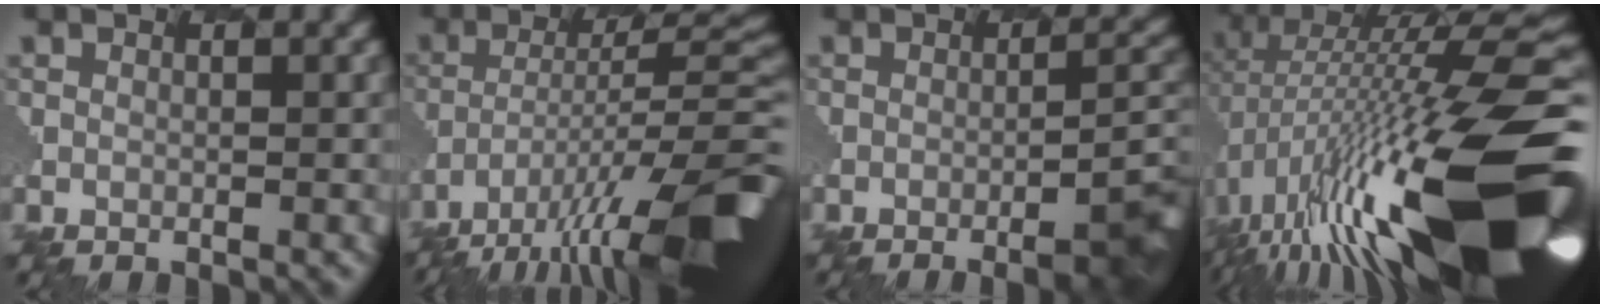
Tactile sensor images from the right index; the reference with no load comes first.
{"total": 14.1, "force": [-7.6, 4.0, 11.1], "torque": [-0.200, -0.010, -0.128]}
{"total": 7.3, "force": [-3.4, 2.1, 6.1], "torque": [-0.063, -0.002, -0.032]}
{"total": 17.3, "force": [-2.6, 5.4, 16.3], "torque": [-0.281, 0.008, -0.057]}